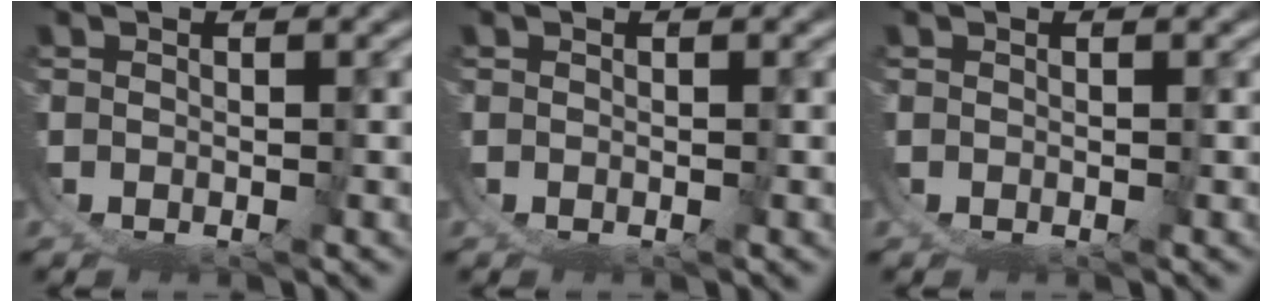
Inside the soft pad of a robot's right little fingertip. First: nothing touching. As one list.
[{"total": 0.0}, {"total": 0.0}]